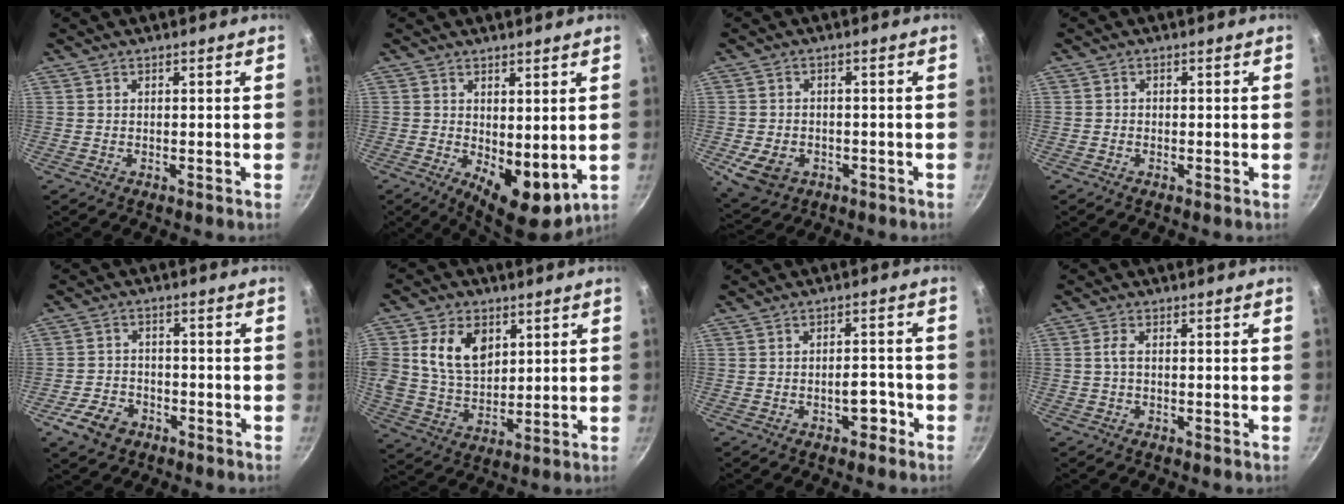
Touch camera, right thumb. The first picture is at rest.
{"total": 8.6, "force": [0.3, 4.3, 7.5], "torque": [-0.084, -0.018, 0.017]}
{"total": 7.5, "force": [-2.5, 5.6, 4.4], "torque": [-0.070, 0.010, -0.030]}
{"total": 0.6, "force": [-0.3, 0.5, 0.2], "torque": [-0.004, 0.002, -0.008]}
{"total": 6.8, "force": [-3.8, 4.7, 3.1], "torque": [-0.050, 0.029, -0.070]}
{"total": 12.6, "force": [4.0, 8.8, 8.0], "torque": [-0.126, -0.019, 0.077]}
{"total": 3.8, "force": [-2.1, 2.1, 2.5], "torque": [-0.011, 0.024, -0.027]}
{"total": 1.9, "force": [-0.2, 0.9, 1.7], "torque": [-0.044, 0.007, -0.006]}